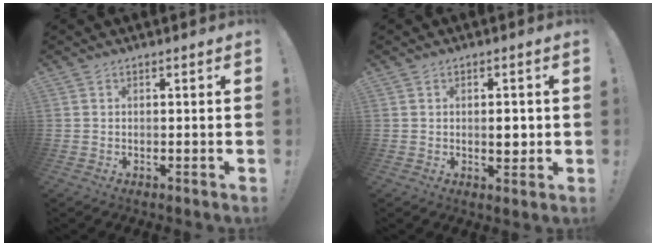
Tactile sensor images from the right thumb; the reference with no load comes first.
{"total": 3.5, "force": [-0.1, 2.1, 2.9], "torque": [-0.025, -0.005, -0.008]}